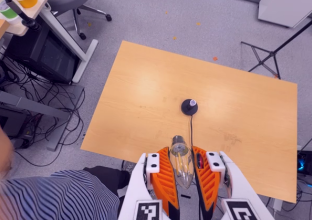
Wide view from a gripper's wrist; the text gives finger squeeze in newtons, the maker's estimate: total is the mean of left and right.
{"total": 21.5, "left": 24.7, "right": 18.2}